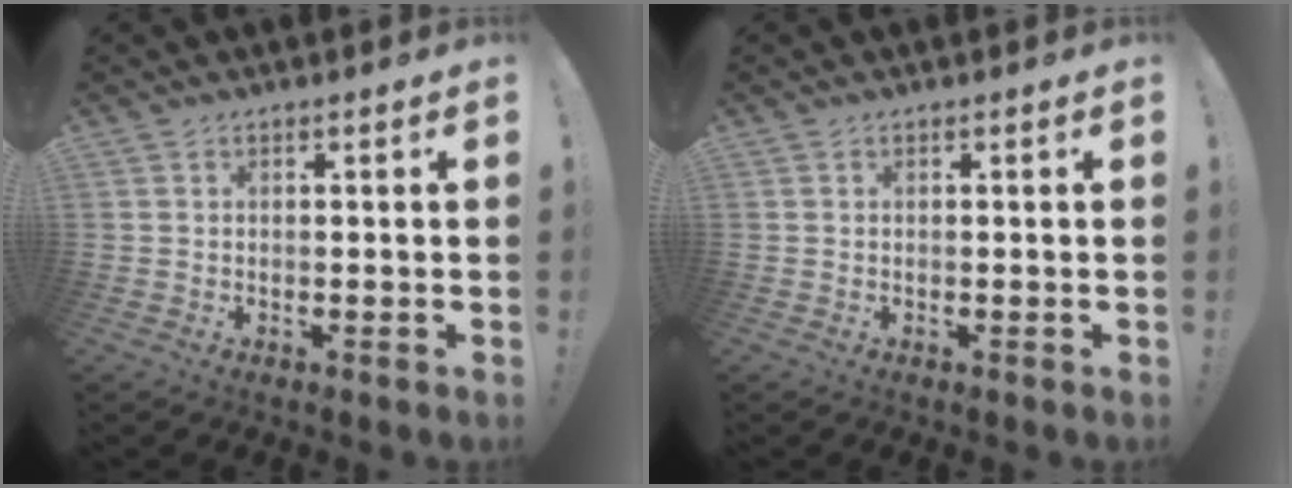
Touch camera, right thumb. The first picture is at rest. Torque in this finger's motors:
{"motor_torque": [-0.04, -0.04, -0.02, 0.02, 0.00]}